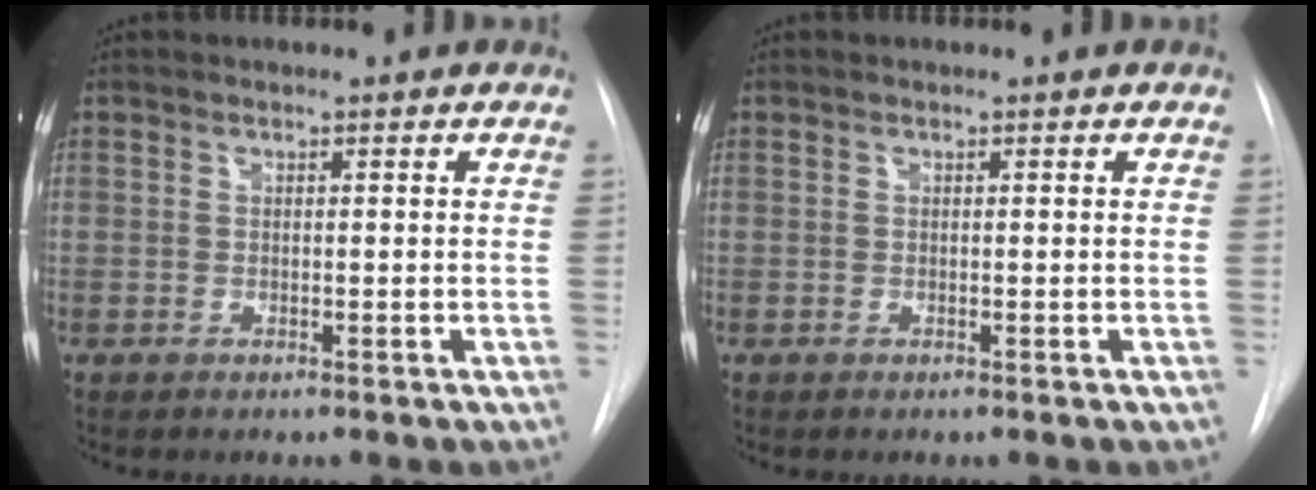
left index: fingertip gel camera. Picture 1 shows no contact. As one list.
[{"total": 0.0}]